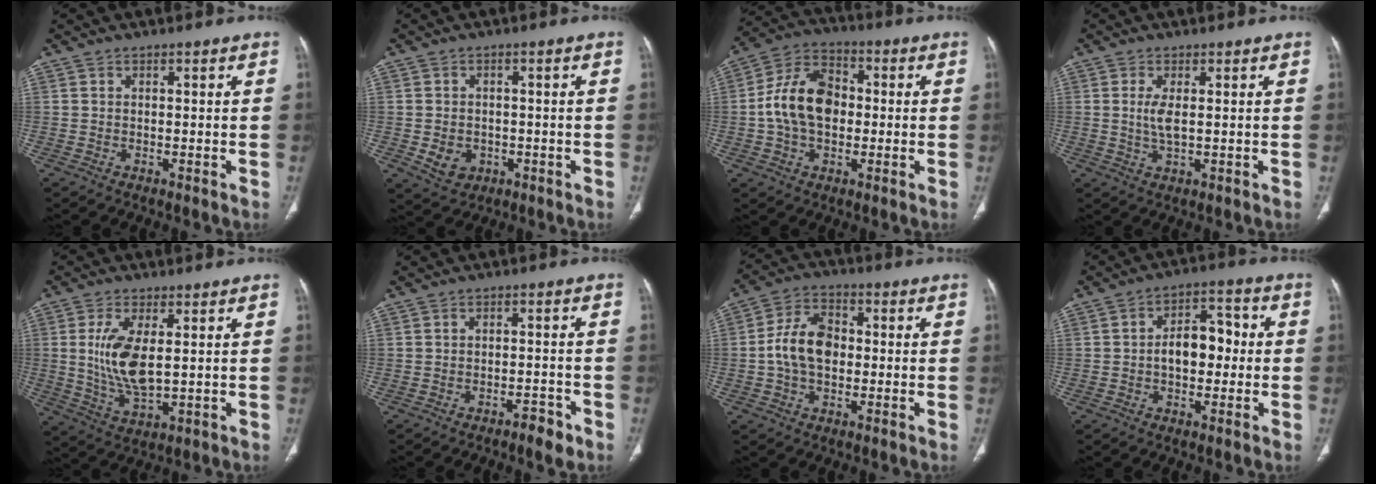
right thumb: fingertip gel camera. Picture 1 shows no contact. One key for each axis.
{"total": 5.1, "fx": -1.3, "fy": 4.1, "fz": 2.6, "tx": -0.034, "ty": 0.006, "tz": -0.008}
{"total": 13.4, "fx": -0.3, "fy": 9.3, "fz": 9.8, "tx": -0.165, "ty": 0.029, "tz": -0.012}
{"total": 3.6, "fx": 0.4, "fy": 1.2, "fz": 3.4, "tx": -0.080, "ty": -0.008, "tz": 0.012}
{"total": 10.1, "fx": 1.2, "fy": 4.3, "fz": 9.0, "tx": -0.189, "ty": -0.018, "tz": 0.033}
{"total": 3.7, "fx": -2.5, "fy": 1.3, "fz": 2.4, "tx": -0.031, "ty": 0.016, "tz": -0.036}
{"total": 10.0, "fx": -0.5, "fy": 6.8, "fz": 7.3, "tx": -0.127, "ty": 0.023, "tz": -0.017}
{"total": 8.9, "fx": -0.5, "fy": 5.7, "fz": 6.9, "tx": -0.082, "ty": 0.032, "tz": -0.014}